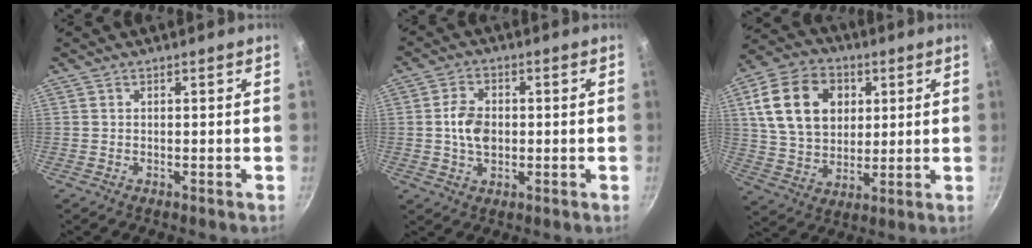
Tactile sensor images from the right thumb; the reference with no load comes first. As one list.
[{"total": 6.5, "force": [0.0, 4.5, 4.7], "torque": [-0.076, 0.006, -0.003]}, {"total": 17.7, "force": [4.9, 13.1, 10.9], "torque": [-0.176, -0.001, 0.085]}]